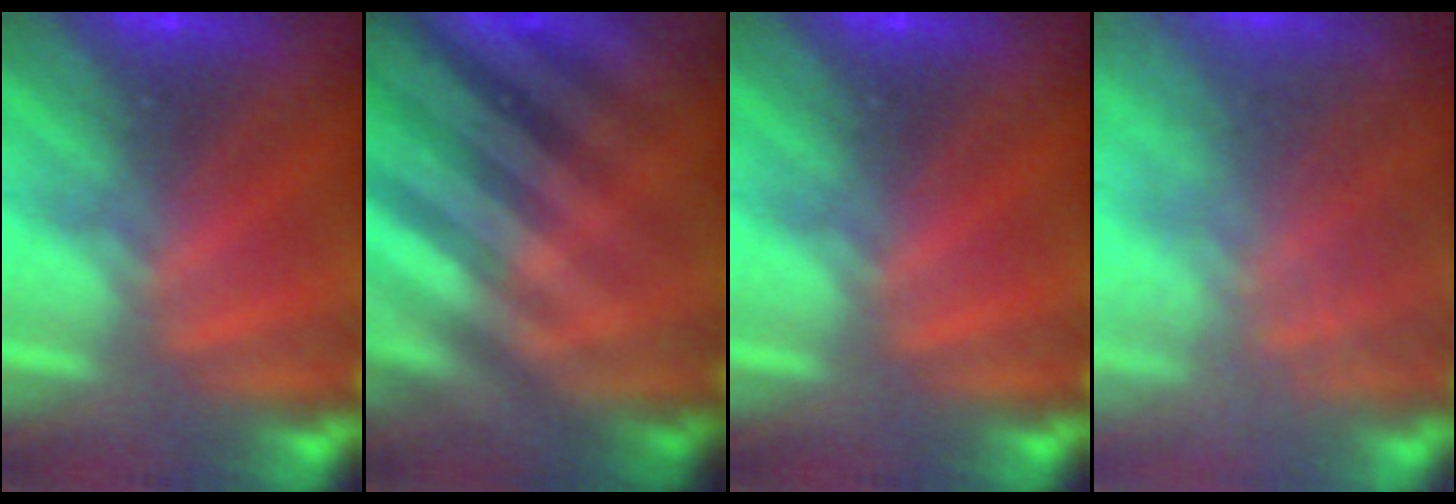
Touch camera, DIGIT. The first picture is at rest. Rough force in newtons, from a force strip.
{"total": 2.8}
{"total": 0.0}
{"total": 7.4}